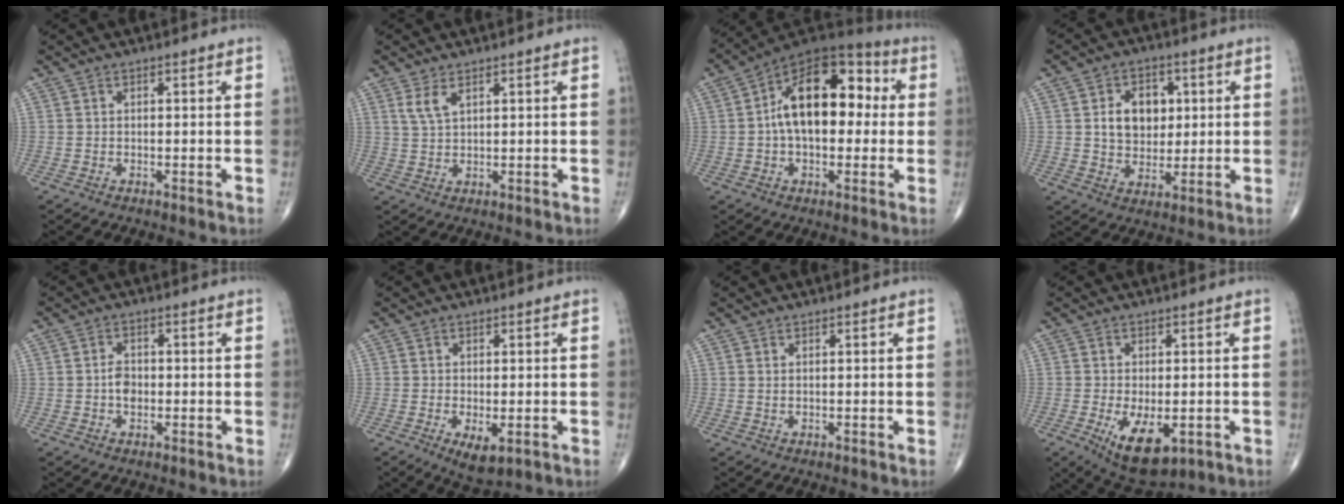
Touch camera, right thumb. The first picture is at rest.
{"total": 3.3, "force": [1.9, 1.3, 2.4], "torque": [-0.051, -0.005, 0.044]}
{"total": 18.4, "force": [1.7, 10.6, 14.9], "torque": [-0.208, 0.042, 0.017]}
{"total": 9.6, "force": [1.9, 7.1, 6.1], "torque": [-0.063, -0.004, 0.035]}
{"total": 3.1, "force": [-0.4, 2.2, 2.2], "torque": [-0.030, 0.005, -0.011]}
{"total": 4.6, "force": [-1.4, 2.2, 3.8], "torque": [-0.064, -0.012, -0.015]}
{"total": 0.5, "force": [0.3, 0.2, 0.4], "torque": [-0.008, -0.001, 0.006]}
{"total": 9.9, "force": [-3.0, 5.0, 8.0], "torque": [-0.122, -0.014, -0.035]}